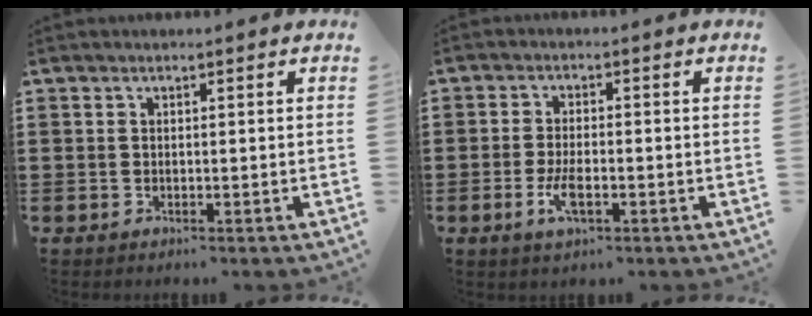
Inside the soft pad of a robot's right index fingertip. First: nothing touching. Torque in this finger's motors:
{"motor_torque": [2.14, 0.00, 0.09, 0.10]}